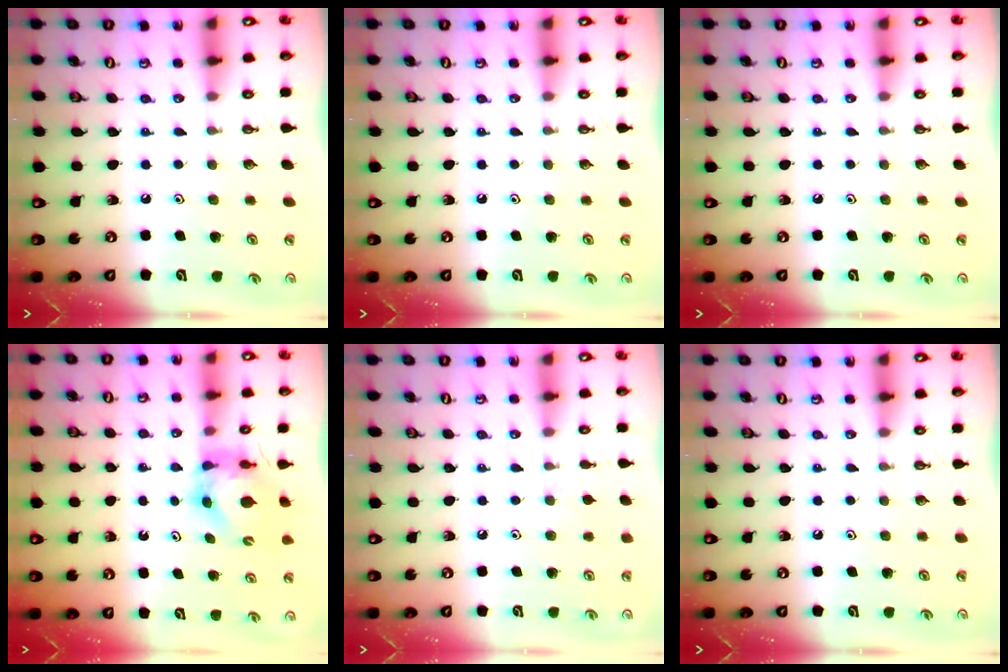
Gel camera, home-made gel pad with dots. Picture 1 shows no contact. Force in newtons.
{"total": 0.0}
{"total": 0.0}
{"total": 6.0, "press": 6.0, "slide": 0.4}
{"total": 2.7, "press": 2.6, "slide": 0.5}
{"total": 0.0}